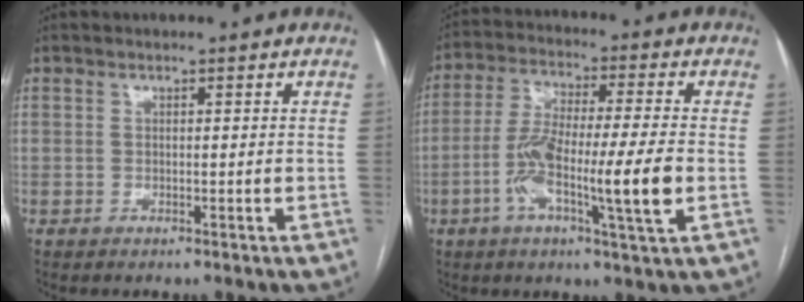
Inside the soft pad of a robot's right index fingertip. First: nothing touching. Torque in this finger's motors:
{"motor_torque": [1.32, 0.34, 0.46, 0.21]}